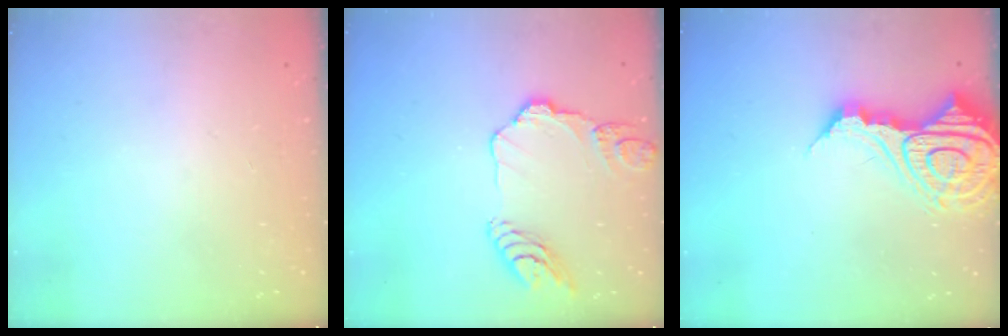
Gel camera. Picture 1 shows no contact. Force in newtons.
{"total": 12.1, "press": 12.1, "slide": 1.1}
{"total": 20.1, "press": 19.9, "slide": 2.7}